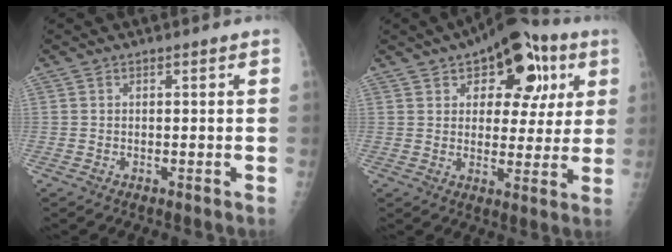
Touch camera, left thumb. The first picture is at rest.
{"total": 16.7, "force": [7.1, 9.2, 12.0], "torque": [-0.108, -0.003, 0.096]}